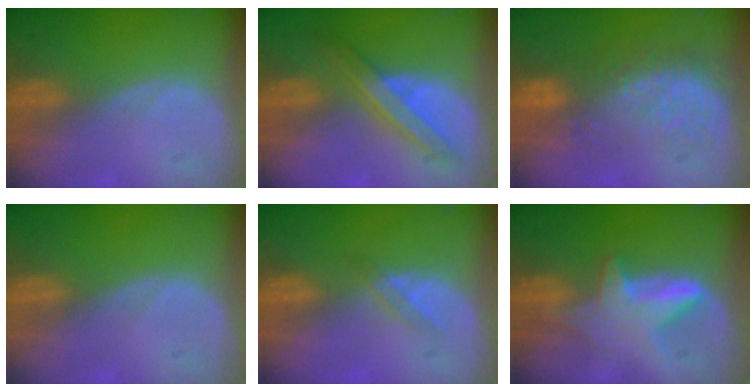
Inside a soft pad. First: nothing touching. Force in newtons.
{"total": 7.1, "press": 6.0, "slide": 3.8}
{"total": 8.8, "press": 8.4, "slide": 2.4}
{"total": 0.0}
{"total": 1.9, "press": 1.7, "slide": 1.0}
{"total": 6.3, "press": 6.2, "slide": 0.7}